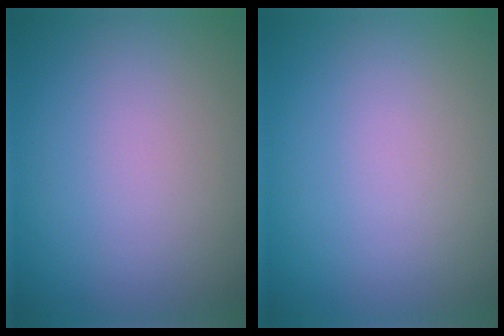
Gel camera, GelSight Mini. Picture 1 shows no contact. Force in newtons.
{"total": 0.0}